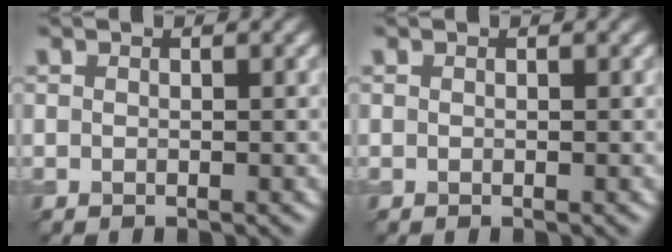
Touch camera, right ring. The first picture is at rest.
{"total": 0.0}